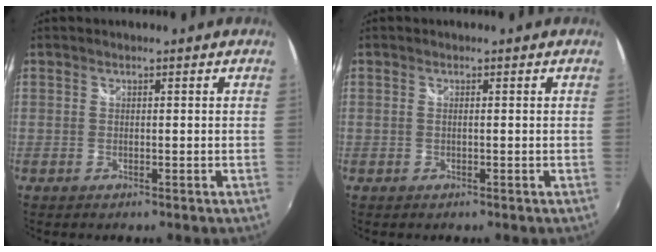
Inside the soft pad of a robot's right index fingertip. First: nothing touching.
{"total": 0.5, "force": [-0.1, -0.1, 0.5], "torque": [-0.008, 0.001, -0.003]}